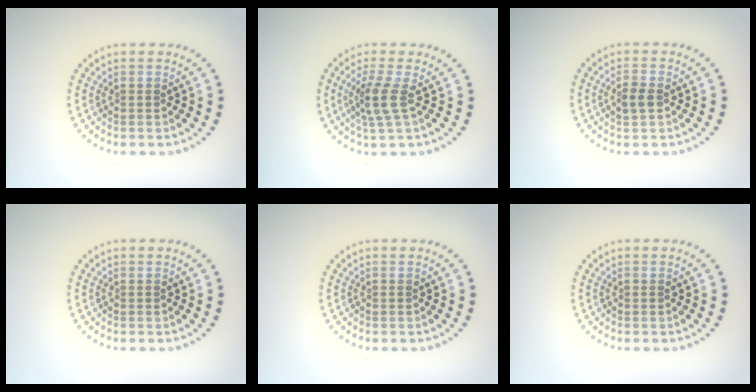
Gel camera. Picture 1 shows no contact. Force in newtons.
{"total": 2.7, "press": 2.0, "slide": 1.8}
{"total": 1.7, "press": 1.7, "slide": 0.2}
{"total": 0.0}
{"total": 0.0}
{"total": 0.0}